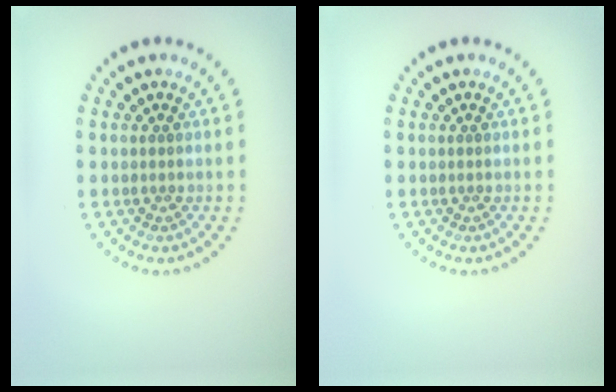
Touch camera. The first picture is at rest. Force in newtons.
{"total": 0.0}